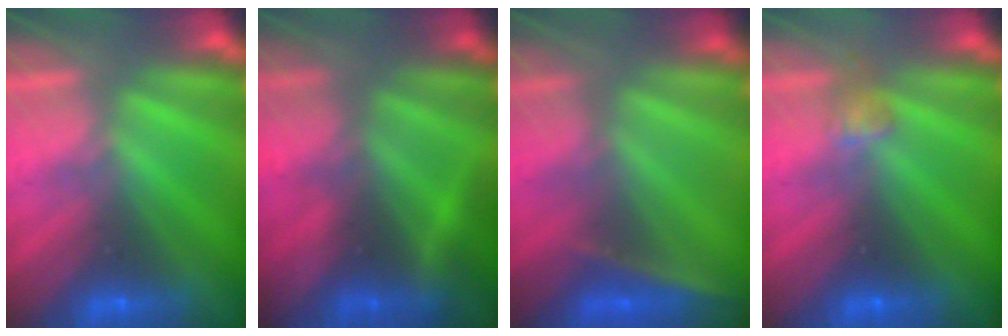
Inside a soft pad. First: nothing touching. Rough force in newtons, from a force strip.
{"total": 7.2}
{"total": 2.8}
{"total": 3.0}